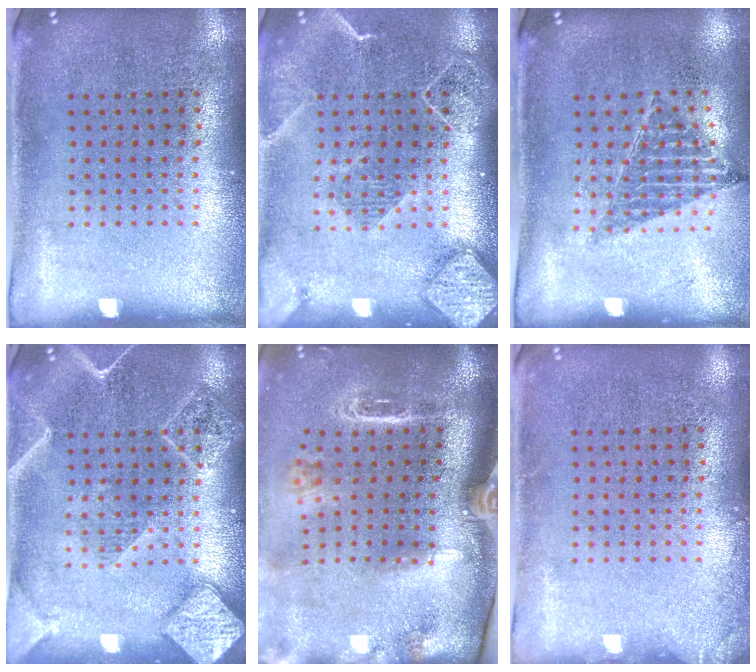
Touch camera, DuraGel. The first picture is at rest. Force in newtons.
{"total": 2.2, "press": 1.9, "slide": 1.1}
{"total": 0.8, "press": 0.8, "slide": 0.1}
{"total": 2.1, "press": 2.1, "slide": 0.2}
{"total": 2.8, "press": 2.0, "slide": 2.0}
{"total": 1.1, "press": 1.0, "slide": 0.2}